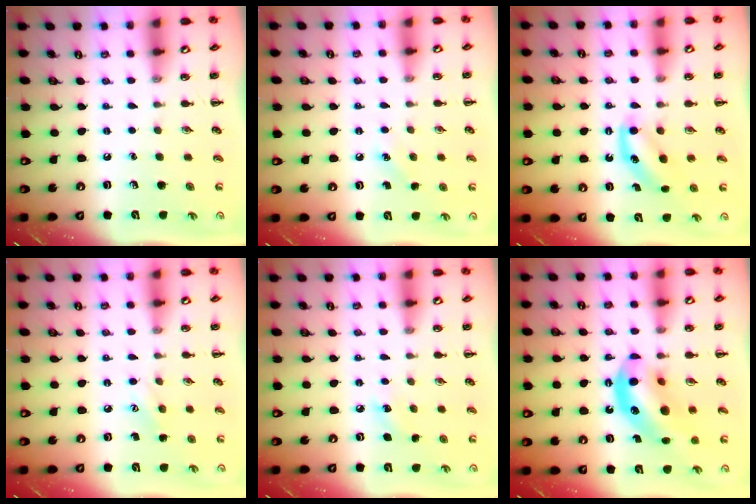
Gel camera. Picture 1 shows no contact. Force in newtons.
{"total": 4.9, "press": 4.7, "slide": 1.4}
{"total": 5.4, "press": 5.3, "slide": 1.2}
{"total": 5.6, "press": 5.4, "slide": 1.5}
{"total": 6.4, "press": 6.1, "slide": 1.9}
{"total": 12.9, "press": 12.5, "slide": 3.3}